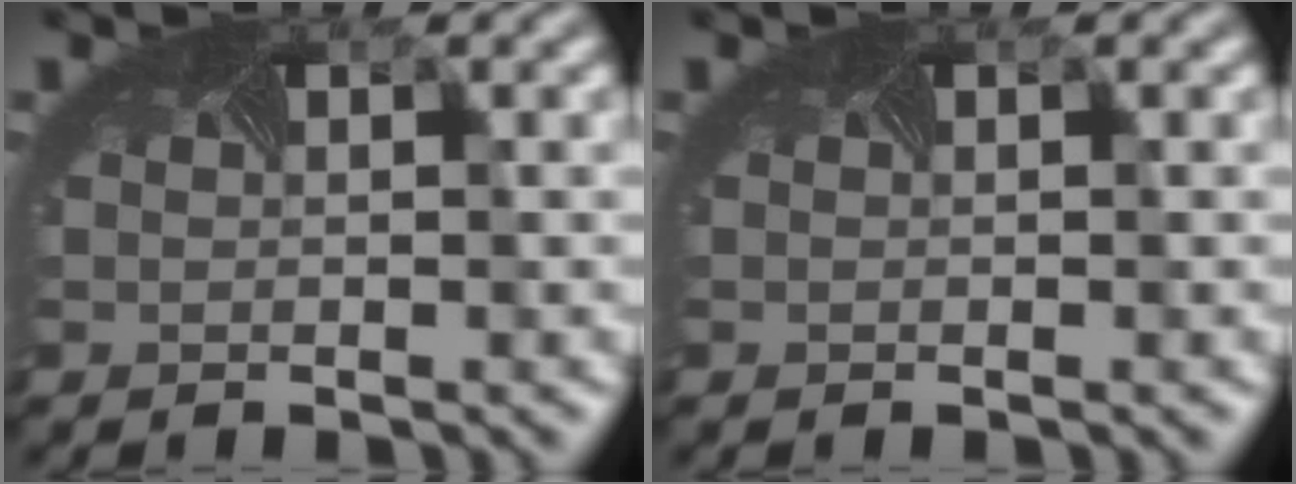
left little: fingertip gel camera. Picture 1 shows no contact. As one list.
[{"total": 0.0}]